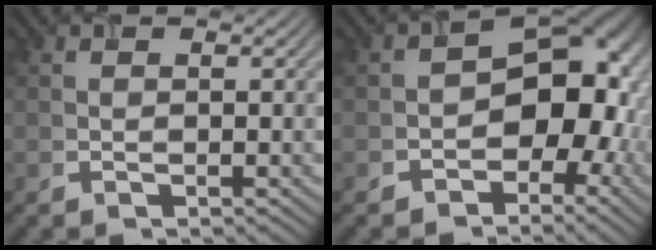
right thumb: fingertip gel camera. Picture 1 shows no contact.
{"total": 9.9, "force": [-2.8, 7.0, 6.4], "torque": [-0.043, 0.005, -0.052]}